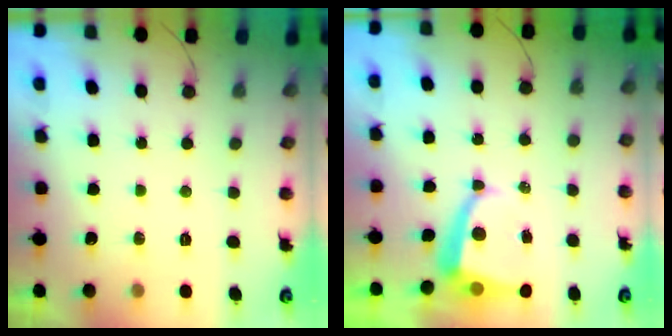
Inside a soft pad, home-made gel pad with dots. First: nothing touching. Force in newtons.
{"total": 6.1, "press": 6.1, "slide": 0.7}